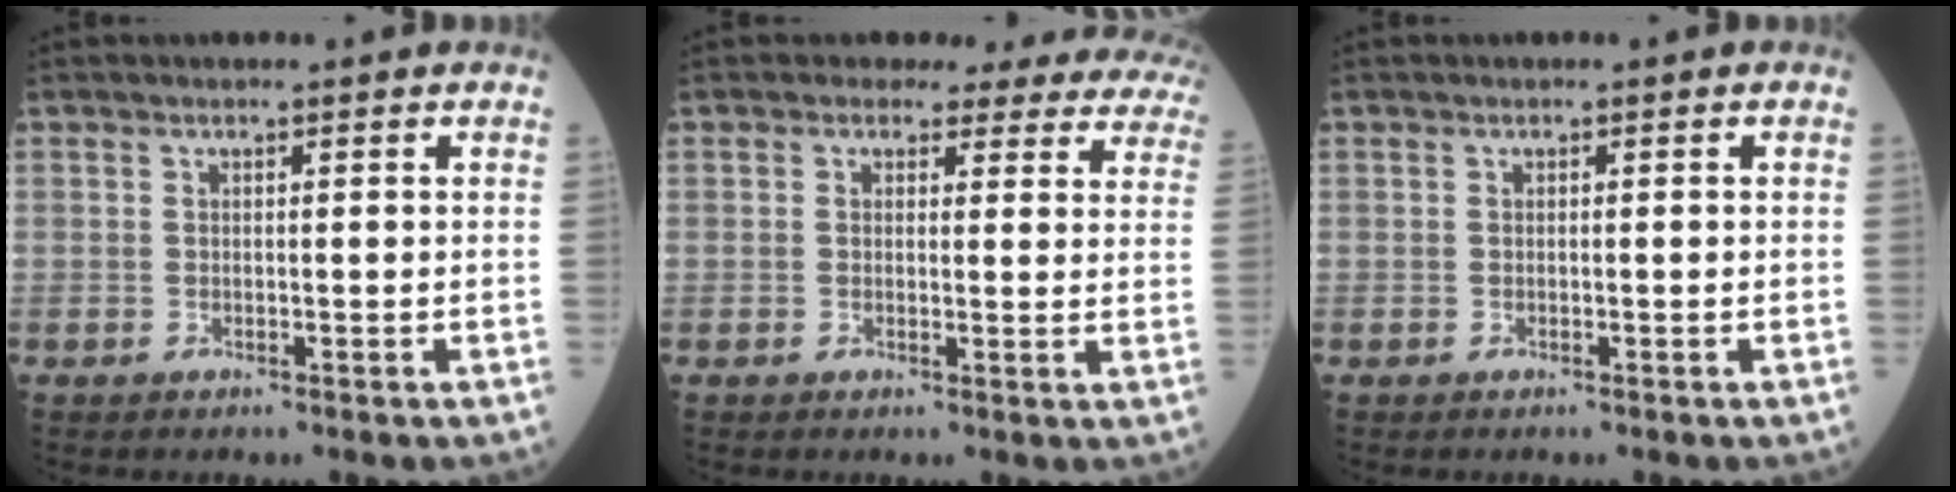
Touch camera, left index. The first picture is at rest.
{"total": 14.8, "force": [13.6, 5.4, 2.3], "torque": [0.005, -0.033, 0.116]}
{"total": 0.0}